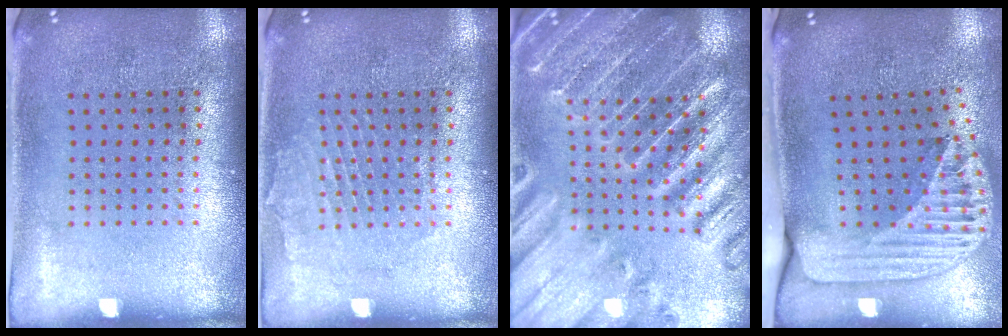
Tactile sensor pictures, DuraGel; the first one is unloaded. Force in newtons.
{"total": 1.2, "press": 1.2, "slide": 0.1}
{"total": 3.6, "press": 3.4, "slide": 0.9}
{"total": 2.6, "press": 1.8, "slide": 1.9}